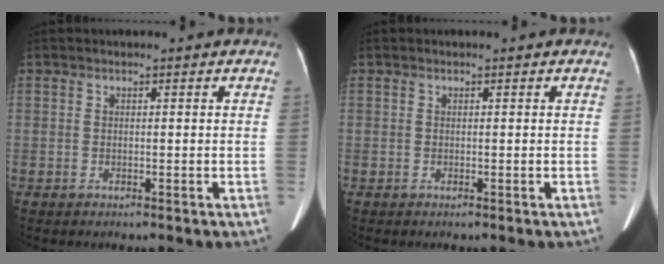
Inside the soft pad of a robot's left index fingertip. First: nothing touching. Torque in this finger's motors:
{"motor_torque": [-0.01, 0.08, 0.00, 0.01]}